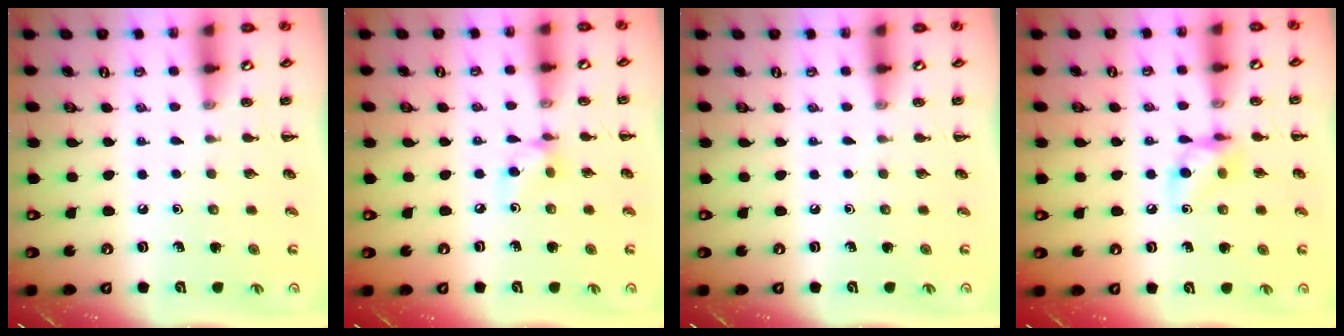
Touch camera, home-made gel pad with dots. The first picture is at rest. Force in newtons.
{"total": 5.7, "press": 5.6, "slide": 0.5}
{"total": 0.0}
{"total": 7.9, "press": 7.9, "slide": 0.4}